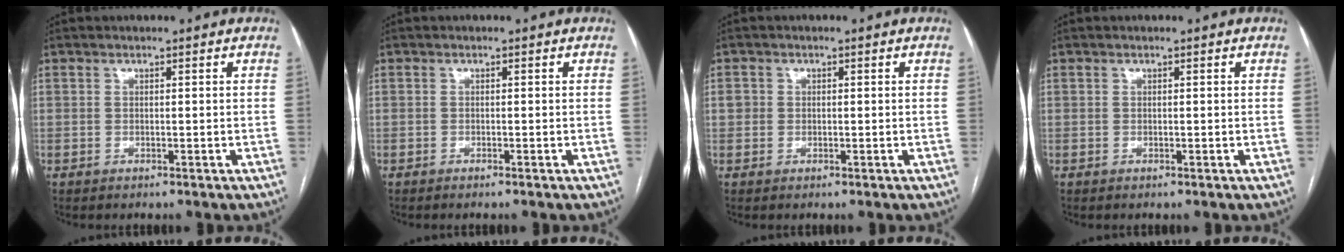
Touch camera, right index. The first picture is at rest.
{"total": 0.7, "force": [-0.5, -0.2, 0.4], "torque": [-0.008, 0.002, -0.010]}
{"total": 1.7, "force": [0.1, 1.6, 0.4], "torque": [-0.003, 0.011, 0.003]}
{"total": 0.0}